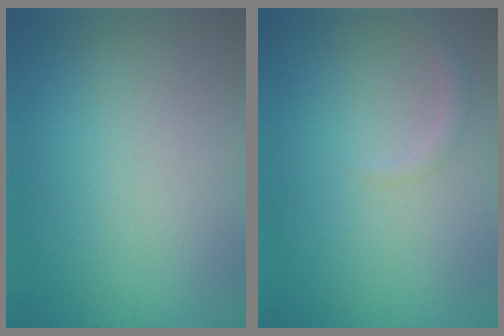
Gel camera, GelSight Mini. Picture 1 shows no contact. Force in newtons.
{"total": 1.2, "press": 1.2, "slide": 0.1}